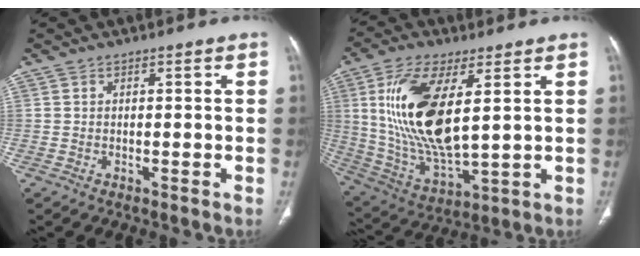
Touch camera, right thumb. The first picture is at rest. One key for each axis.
{"total": 19.3, "fx": 4.5, "fy": 8.1, "fz": 16.9, "tx": -0.334, "ty": -0.025, "tz": 0.093}